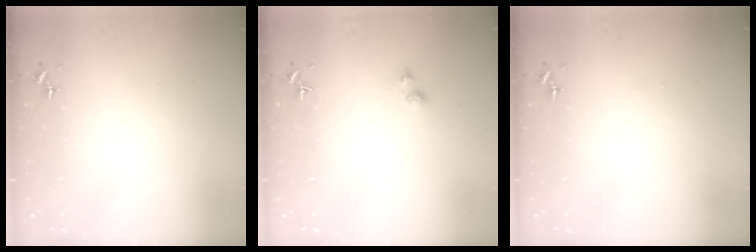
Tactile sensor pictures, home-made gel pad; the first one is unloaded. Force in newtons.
{"total": 3.3, "press": 3.2, "slide": 0.6}
{"total": 0.0}